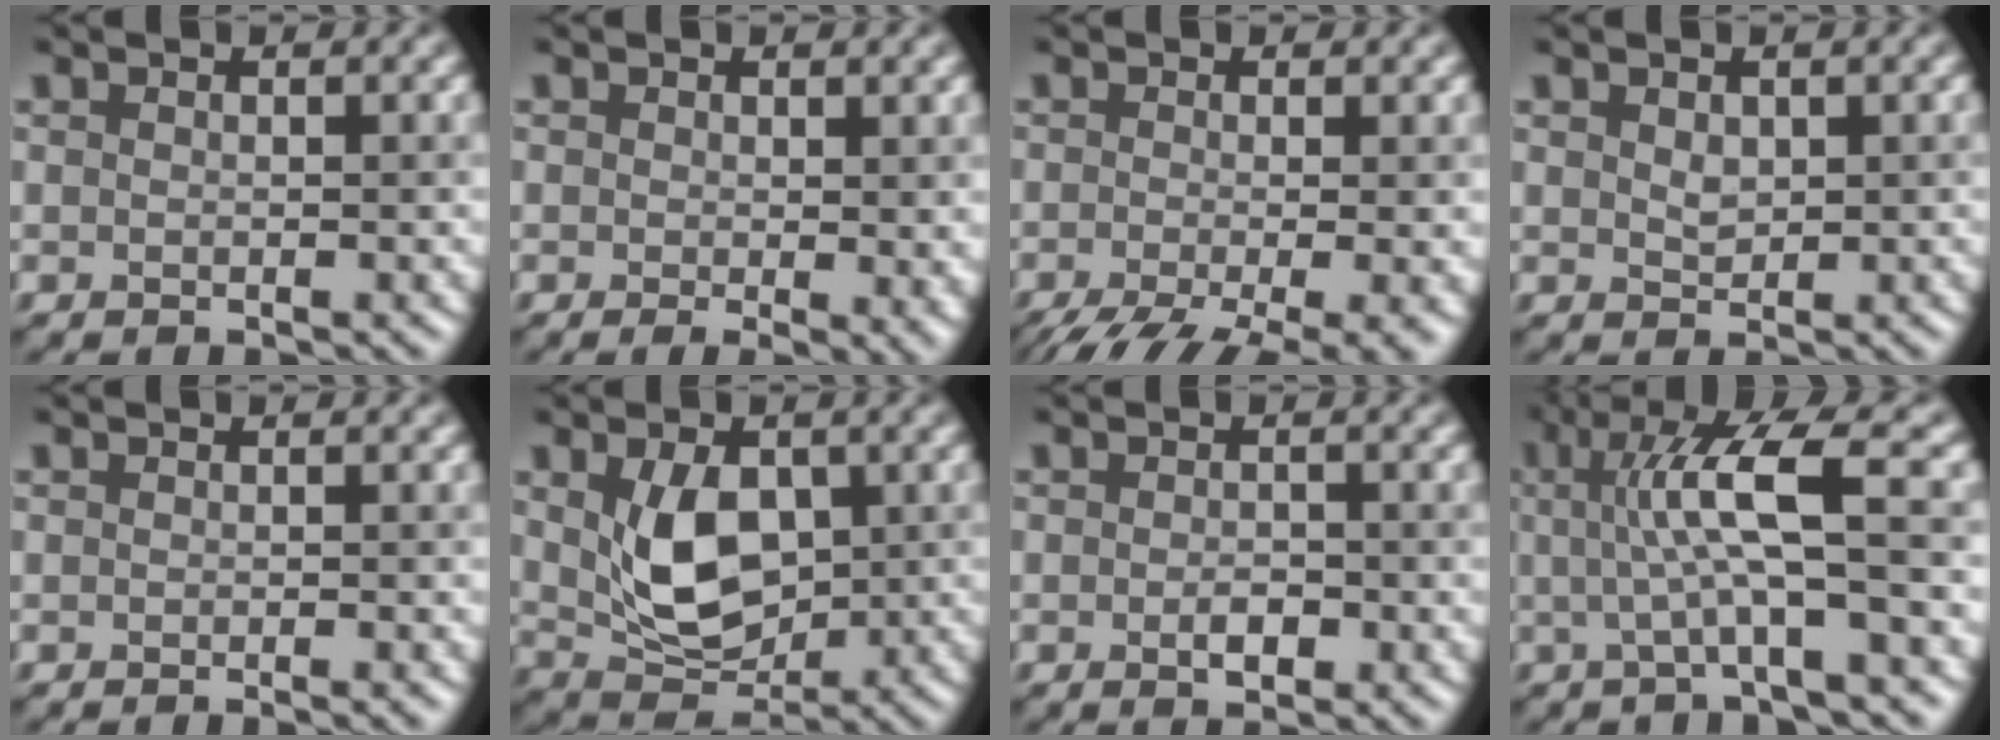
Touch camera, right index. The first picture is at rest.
{"total": 2.4, "force": [-0.1, 0.4, 2.3], "torque": [-0.036, -0.014, 0.004]}
{"total": 8.1, "force": [-4.1, 2.9, 6.4], "torque": [-0.100, -0.020, -0.057]}
{"total": 0.7, "force": [0.4, 0.5, 0.2], "torque": [-0.009, -0.003, 0.018]}
{"total": 0.5, "force": [-0.2, 0.3, 0.4], "torque": [-0.003, -0.009, -0.009]}
{"total": 5.4, "force": [0.6, 3.7, 3.9], "torque": [-0.087, -0.009, 0.028]}
{"total": 1.0, "force": [-0.5, 0.5, 0.7], "torque": [-0.023, -0.003, -0.006]}
{"total": 6.3, "force": [0.7, 1.0, 6.2], "torque": [-0.116, 0.007, 0.015]}